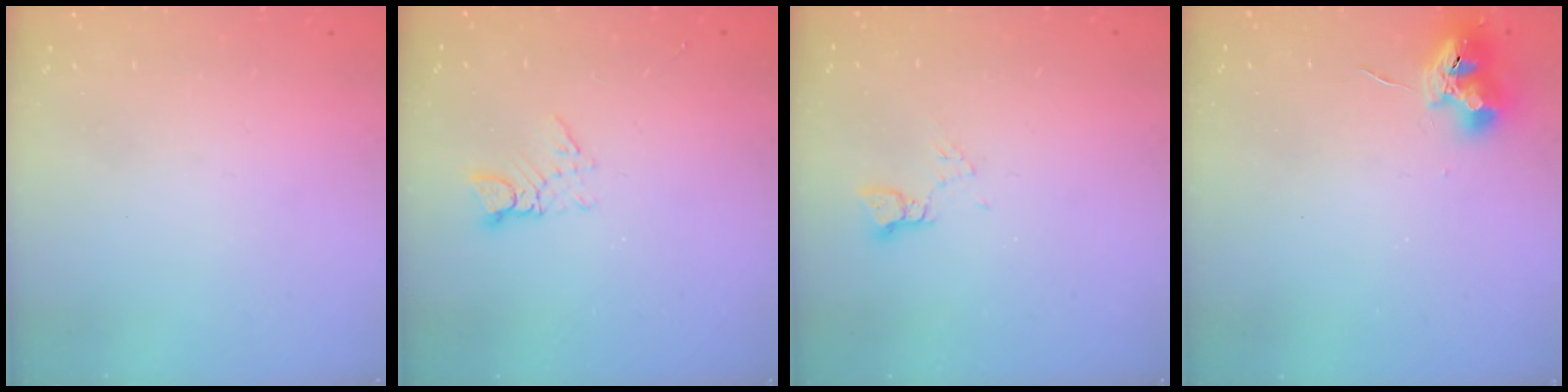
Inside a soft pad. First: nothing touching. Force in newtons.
{"total": 2.6, "press": 2.6, "slide": 0.3}
{"total": 2.5, "press": 2.5, "slide": 0.3}
{"total": 11.0, "press": 11.0, "slide": 0.8}